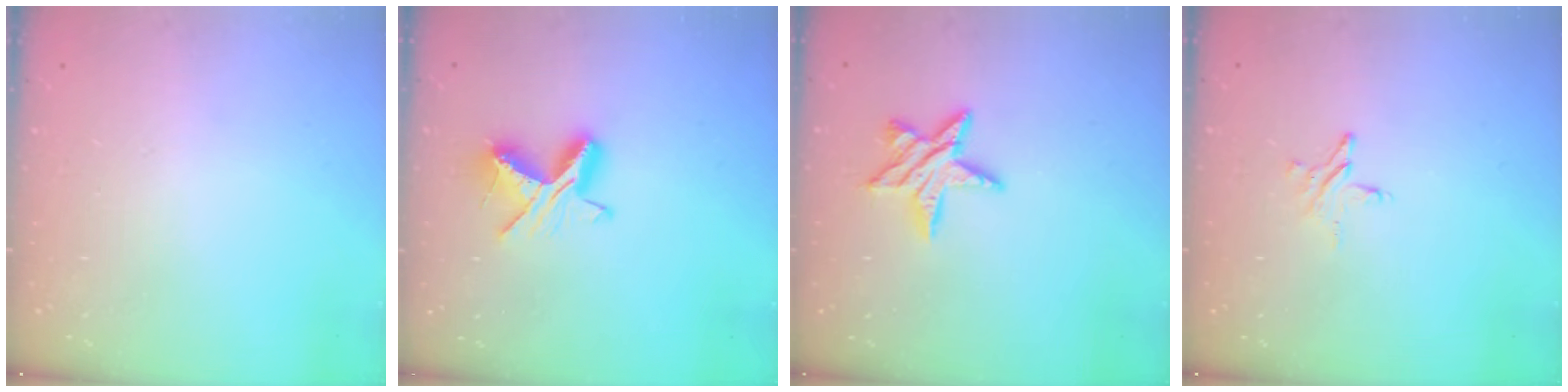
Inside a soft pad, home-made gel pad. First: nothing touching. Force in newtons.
{"total": 8.5, "press": 8.5, "slide": 0.5}
{"total": 9.3, "press": 9.3, "slide": 0.6}
{"total": 3.8, "press": 3.8, "slide": 0.3}